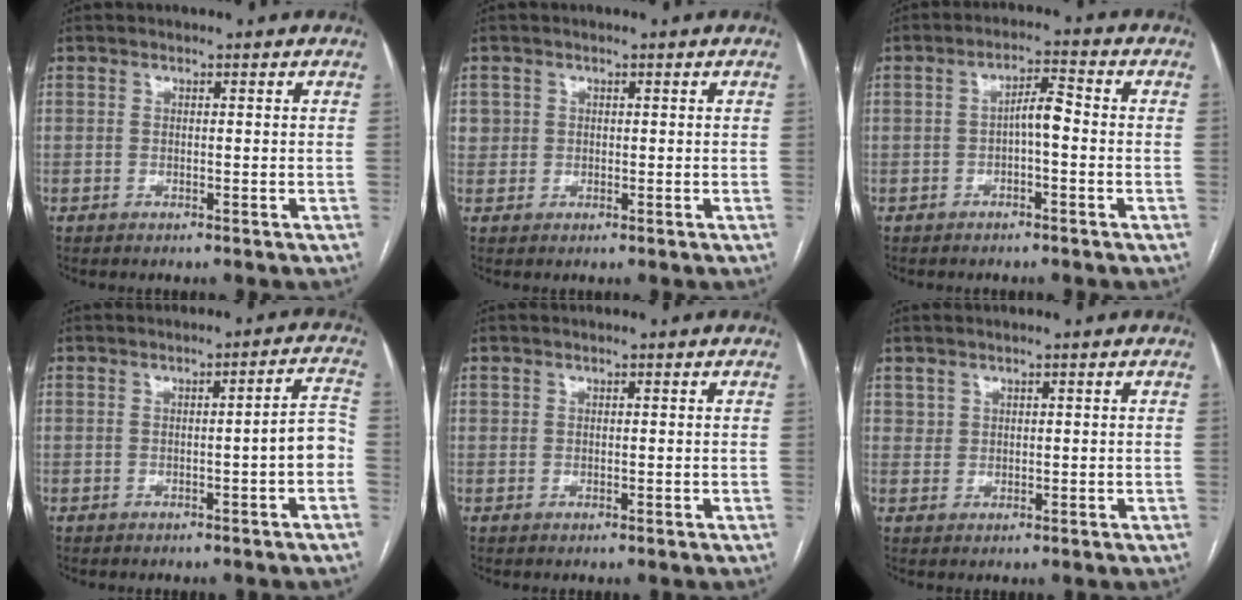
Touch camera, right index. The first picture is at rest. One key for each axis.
{"total": 2.1, "fx": 0.6, "fy": 2.0, "fz": -0.1, "tx": 0.018, "ty": 0.005, "tz": 0.008}
{"total": 3.8, "fx": -0.7, "fy": 1.1, "fz": 3.6, "tx": -0.059, "ty": 0.015, "tz": -0.010}
{"total": 5.9, "fx": -1.6, "fy": -0.3, "fz": 5.7, "tx": -0.066, "ty": 0.019, "tz": -0.023}
{"total": 0.6, "fx": 0.3, "fy": 0.5, "fz": 0.0, "tx": 0.006, "ty": 0.001, "tz": 0.005}
{"total": 1.5, "fx": 1.0, "fy": 1.1, "fz": 0.0, "tx": 0.008, "ty": 0.004, "tz": 0.018}